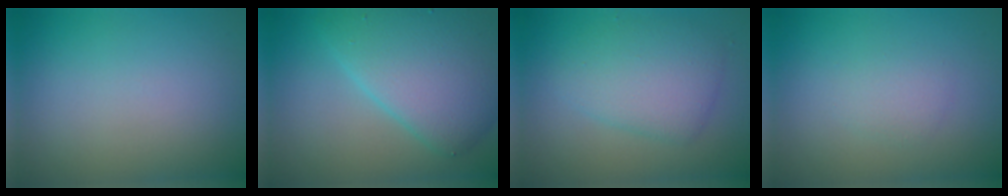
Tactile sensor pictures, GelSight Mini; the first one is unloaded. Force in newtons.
{"total": 7.9, "press": 7.9, "slide": 0.4}
{"total": 4.2, "press": 4.2, "slide": 0.1}
{"total": 1.5, "press": 1.5, "slide": 0.0}